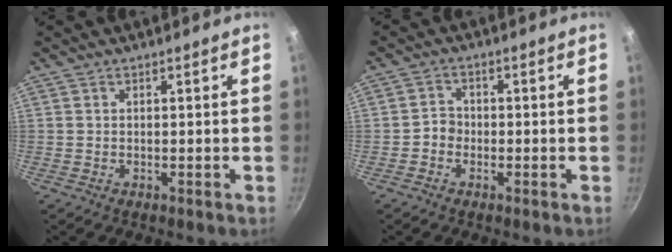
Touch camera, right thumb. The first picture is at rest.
{"total": 2.7, "force": [-1.1, 2.3, 1.0], "torque": [0.001, 0.017, -0.024]}